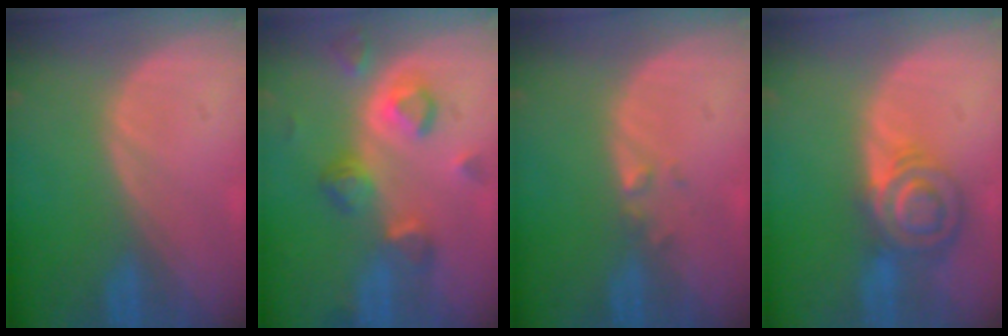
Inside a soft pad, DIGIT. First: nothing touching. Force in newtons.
{"total": 7.1, "press": 6.8, "slide": 2.0}
{"total": 1.3, "press": 1.0, "slide": 0.8}
{"total": 6.5, "press": 6.3, "slide": 1.8}